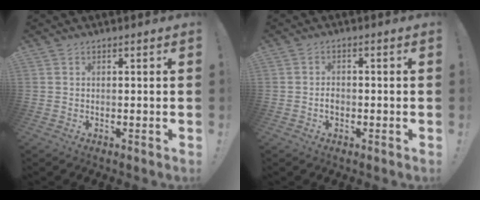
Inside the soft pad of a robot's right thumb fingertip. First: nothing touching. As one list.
[{"total": 2.0, "force": [-0.8, 1.3, 1.3], "torque": [-0.018, 0.004, -0.015]}]